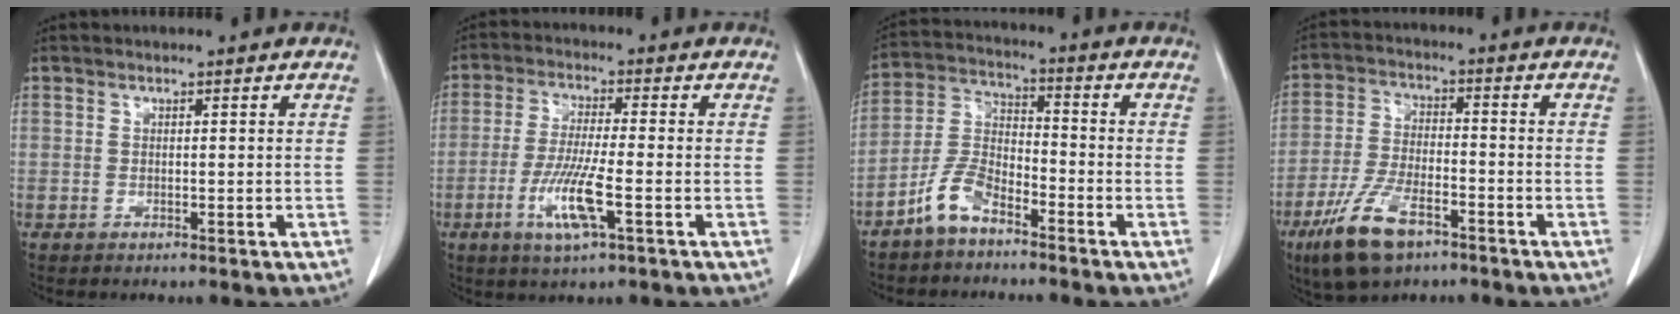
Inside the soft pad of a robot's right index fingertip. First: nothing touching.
{"total": 8.7, "force": [-3.3, 0.8, 8.1], "torque": [-0.163, -0.014, -0.062]}
{"total": 7.5, "force": [-5.3, 3.0, 4.4], "torque": [-0.106, 0.009, -0.112]}
{"total": 11.3, "force": [-6.8, 4.3, 8.0], "torque": [-0.173, -0.010, -0.122]}